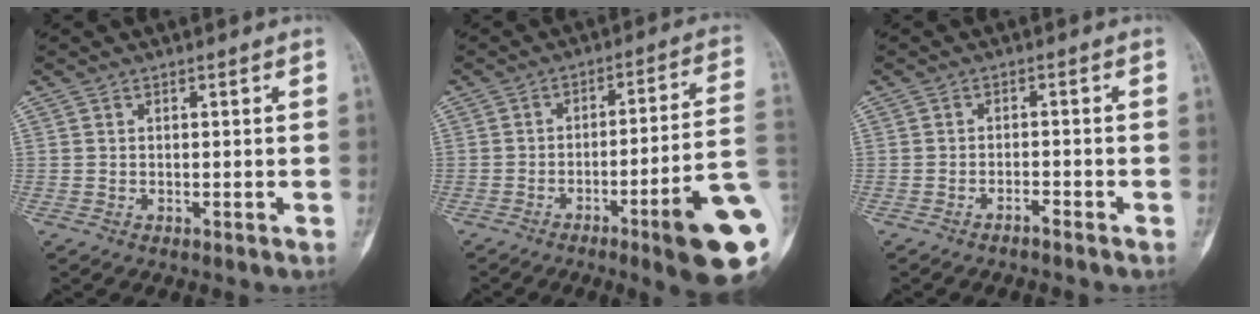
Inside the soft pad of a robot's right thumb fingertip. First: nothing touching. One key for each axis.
{"total": 17.2, "fx": -6.6, "fy": 1.6, "fz": 15.8, "tx": -0.166, "ty": 0.026, "tz": -0.093}
{"total": 1.6, "fx": -1.4, "fy": 0.0, "fz": 0.6, "tx": -0.017, "ty": 0.015, "tz": -0.025}